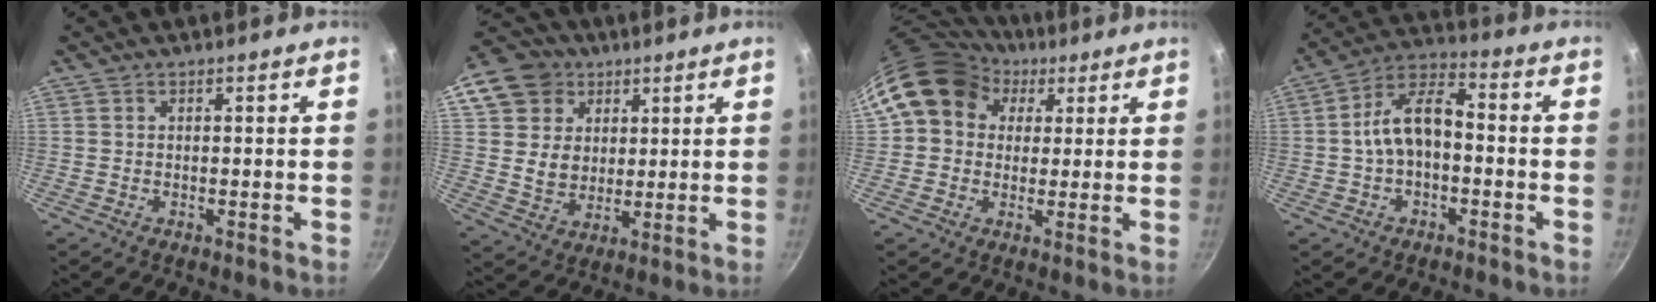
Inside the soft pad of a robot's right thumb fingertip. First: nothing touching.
{"total": 14.5, "force": [6.2, 11.8, 5.7], "torque": [-0.088, 0.001, 0.112]}
{"total": 13.0, "force": [4.9, 10.6, 5.6], "torque": [-0.074, 0.012, 0.074]}
{"total": 10.6, "force": [-1.1, 6.2, 8.6], "torque": [-0.139, 0.048, -0.030]}